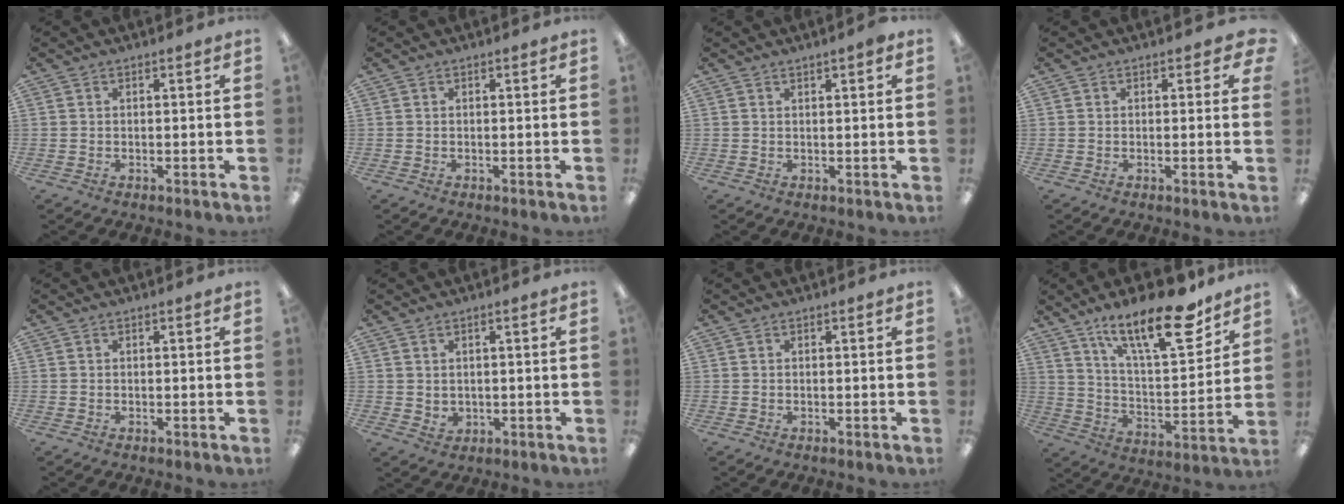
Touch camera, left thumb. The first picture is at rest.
{"total": 0.0}
{"total": 2.0, "force": [1.3, 0.4, 1.4], "torque": [-0.022, 0.000, 0.020]}
{"total": 1.7, "force": [0.7, 0.9, 1.3], "torque": [-0.011, -0.003, 0.008]}
{"total": 0.0}
{"total": 2.0, "force": [0.9, 1.7, 0.7], "torque": [-0.008, -0.003, 0.015]}
{"total": 0.0}
{"total": 22.3, "force": [15.2, 6.9, 14.8], "torque": [-0.236, -0.086, 0.250]}